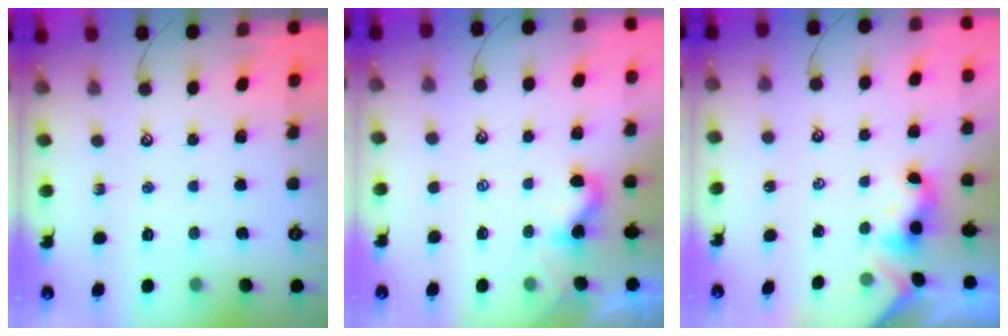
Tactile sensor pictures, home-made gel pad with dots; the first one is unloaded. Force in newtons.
{"total": 1.1, "press": 1.1, "slide": 0.3}
{"total": 1.1, "press": 1.0, "slide": 0.4}